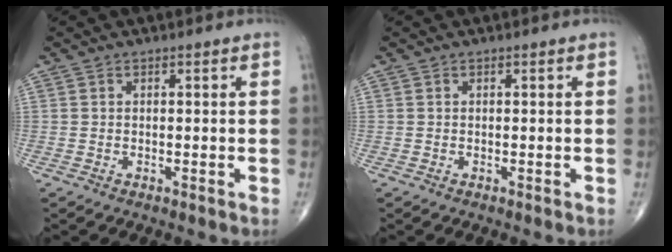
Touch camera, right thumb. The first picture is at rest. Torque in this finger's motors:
{"motor_torque": [0.02, 0.01, -0.01, -0.01, 0.00]}